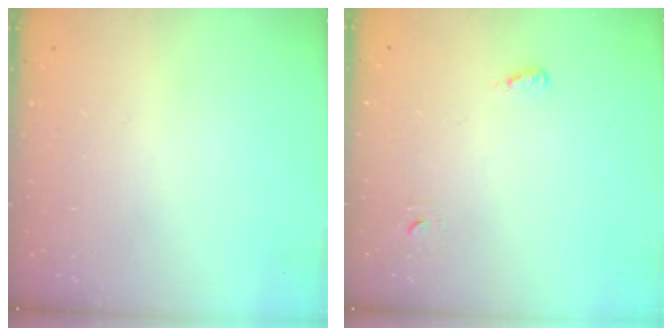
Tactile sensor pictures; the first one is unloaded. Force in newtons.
{"total": 3.2, "press": 2.9, "slide": 1.4}